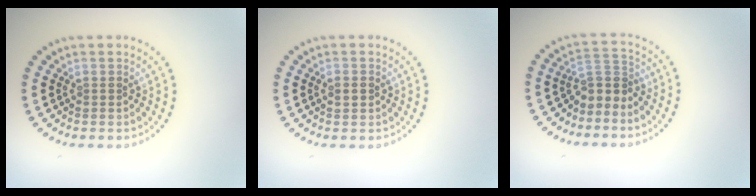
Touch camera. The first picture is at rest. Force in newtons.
{"total": 1.4, "press": 1.4, "slide": 0.0}
{"total": 2.7, "press": 1.9, "slide": 1.9}